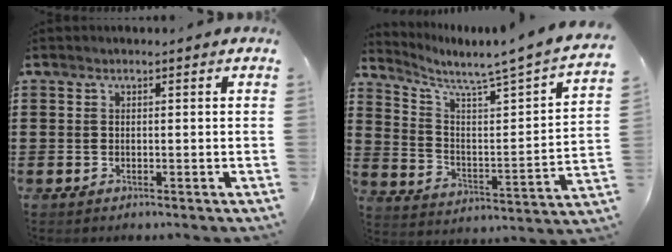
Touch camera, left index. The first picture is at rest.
{"total": 3.8, "force": [3.1, -0.6, 2.2], "torque": [-0.061, -0.048, 0.038]}